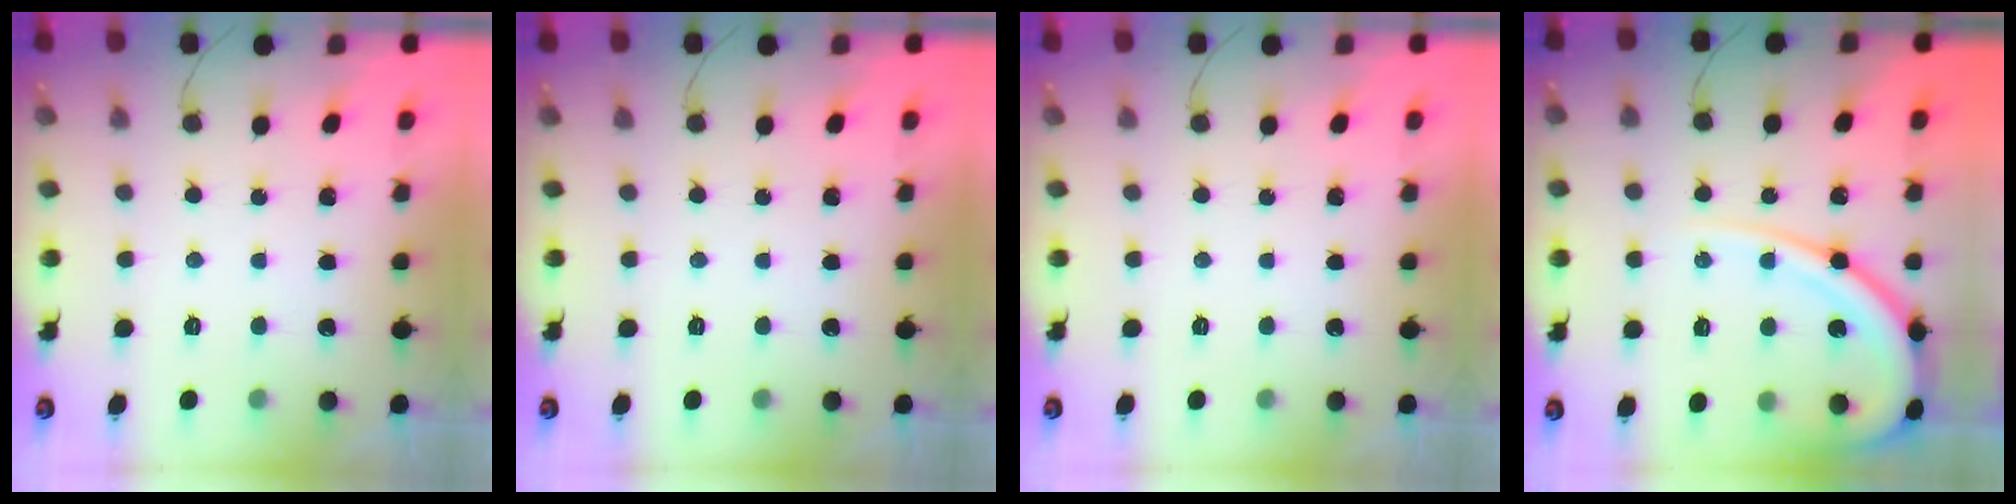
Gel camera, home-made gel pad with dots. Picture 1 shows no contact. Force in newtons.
{"total": 0.0}
{"total": 0.0}
{"total": 14.0, "press": 13.9, "slide": 1.6}